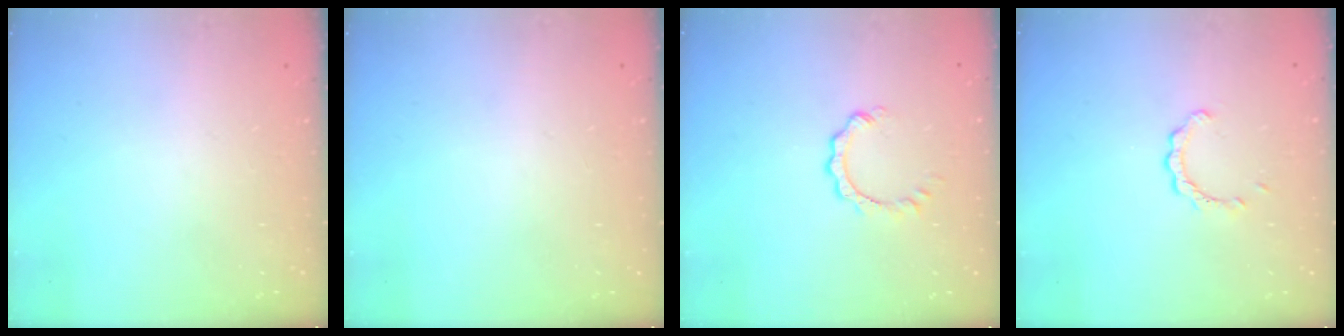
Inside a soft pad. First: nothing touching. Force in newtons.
{"total": 0.0}
{"total": 3.1, "press": 3.1, "slide": 0.4}
{"total": 2.2, "press": 2.2, "slide": 0.2}